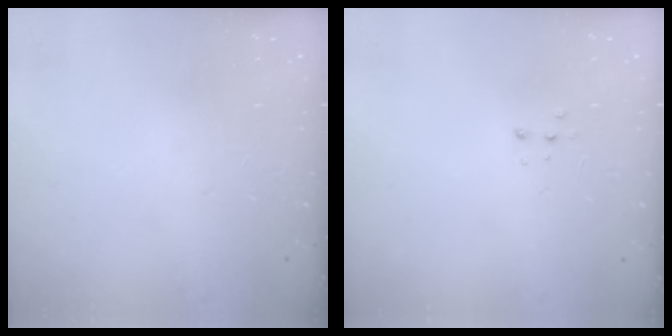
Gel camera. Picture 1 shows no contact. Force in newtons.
{"total": 2.7, "press": 2.7, "slide": 0.5}